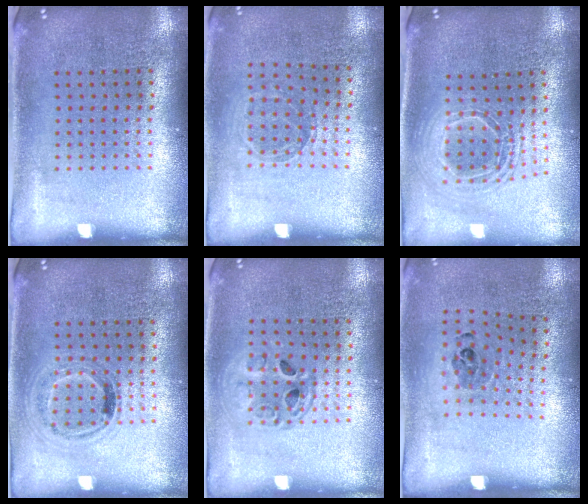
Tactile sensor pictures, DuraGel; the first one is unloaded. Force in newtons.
{"total": 0.9, "press": 0.8, "slide": 0.2}
{"total": 1.8, "press": 1.5, "slide": 1.1}
{"total": 0.9, "press": 0.9, "slide": 0.3}
{"total": 1.3, "press": 1.2, "slide": 0.5}
{"total": 1.0, "press": 0.7, "slide": 0.7}